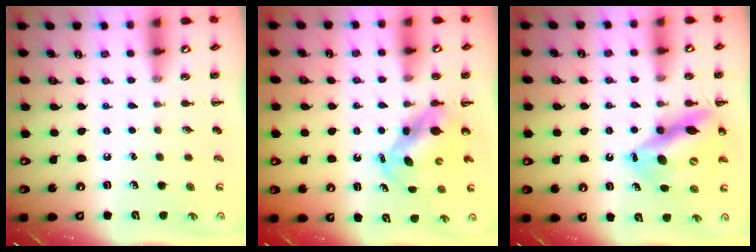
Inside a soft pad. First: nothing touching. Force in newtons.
{"total": 5.6, "press": 5.5, "slide": 0.8}
{"total": 13.9, "press": 13.5, "slide": 3.6}